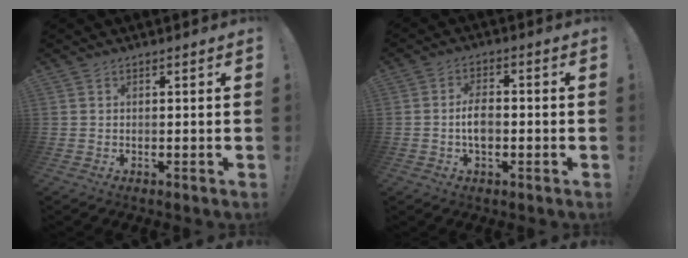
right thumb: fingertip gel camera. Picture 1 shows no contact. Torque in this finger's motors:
{"motor_torque": [0.79, 0.87, 0.58, -0.43, 0.00]}